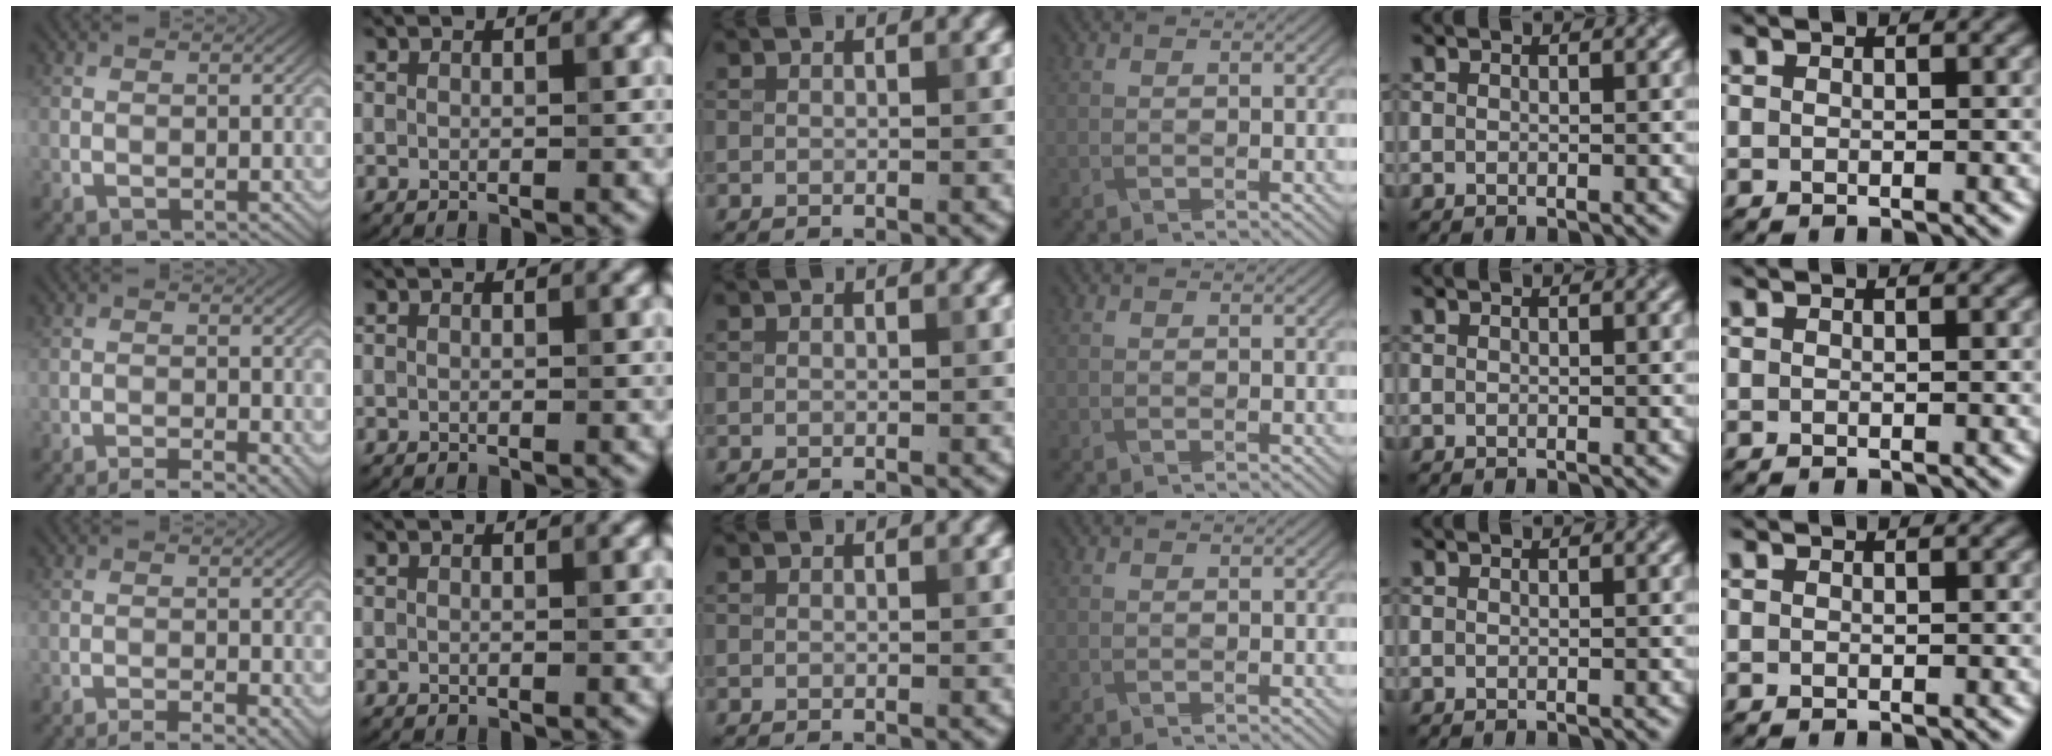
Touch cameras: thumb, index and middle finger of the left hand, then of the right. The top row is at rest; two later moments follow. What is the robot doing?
{"motion": "pour", "object": "sugar"}